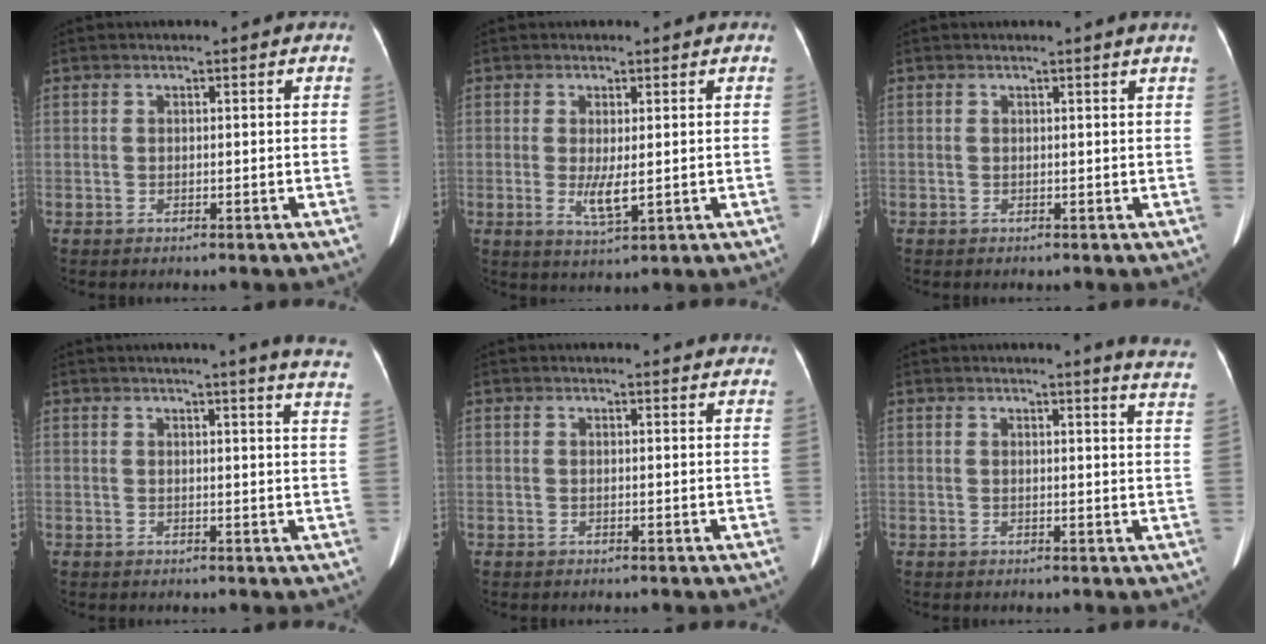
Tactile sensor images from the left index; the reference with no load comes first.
{"total": 3.5, "force": [-0.2, 0.8, 3.4], "torque": [-0.067, -0.012, 0.003]}
{"total": 0.8, "force": [0.7, -0.2, 0.3], "torque": [-0.012, -0.001, 0.008]}
{"total": 12.5, "force": [11.3, -0.6, 5.4], "torque": [-0.061, -0.057, 0.103]}
{"total": 6.7, "force": [6.5, 0.9, 1.5], "torque": [-0.009, 0.003, 0.053]}
{"total": 8.5, "force": [8.1, -1.0, 2.5], "torque": [-0.022, -0.068, 0.061]}